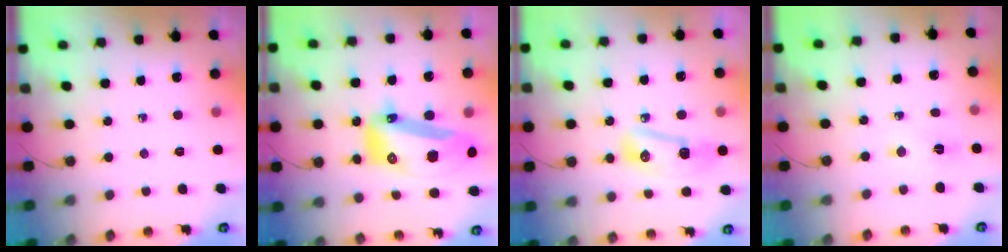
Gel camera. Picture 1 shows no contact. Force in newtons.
{"total": 26.7, "press": 22.9, "slide": 13.8}
{"total": 17.6, "press": 12.4, "slide": 12.5}
{"total": 2.6, "press": 1.3, "slide": 2.2}